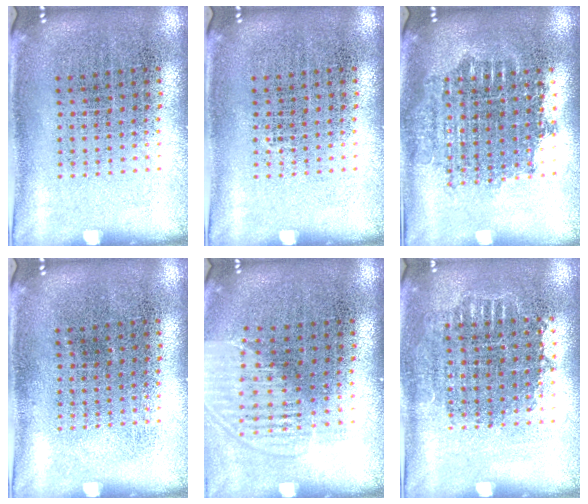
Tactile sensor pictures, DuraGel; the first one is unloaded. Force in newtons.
{"total": 0.0}
{"total": 1.7, "press": 1.4, "slide": 1.0}
{"total": 0.0}
{"total": 1.5, "press": 1.3, "slide": 0.6}
{"total": 0.9, "press": 0.8, "slide": 0.2}